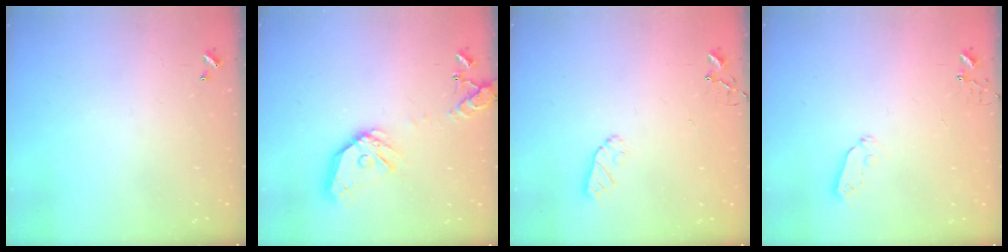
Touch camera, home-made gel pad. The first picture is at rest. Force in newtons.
{"total": 16.8, "press": 16.6, "slide": 2.9}
{"total": 5.0, "press": 5.0, "slide": 0.5}
{"total": 3.9, "press": 3.8, "slide": 0.6}